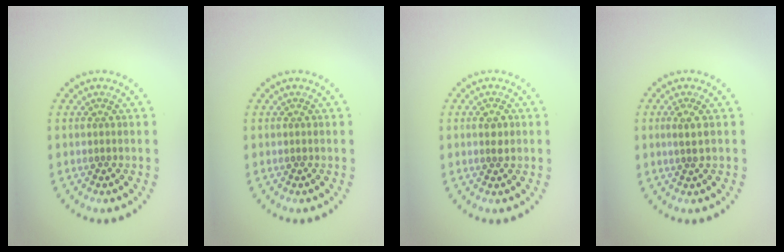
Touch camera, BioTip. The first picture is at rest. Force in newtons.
{"total": 0.0}
{"total": 1.2, "press": 1.1, "slide": 0.3}
{"total": 1.5, "press": 1.3, "slide": 0.8}